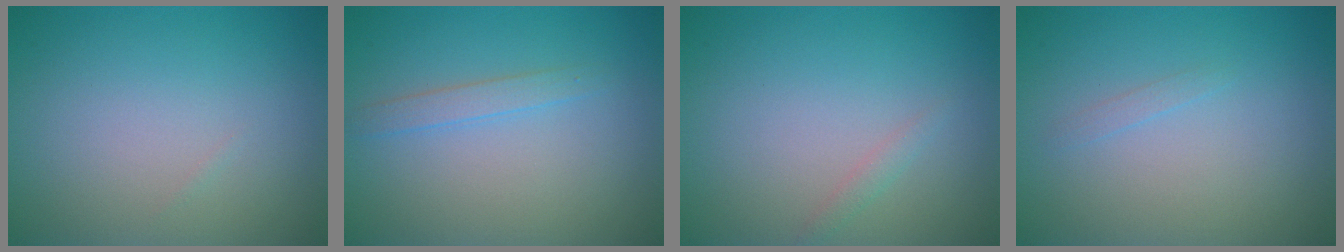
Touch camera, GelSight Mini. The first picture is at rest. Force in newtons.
{"total": 1.3, "press": 1.3, "slide": 0.1}
{"total": 0.8, "press": 0.8, "slide": 0.0}
{"total": 0.5, "press": 0.5, "slide": 0.1}